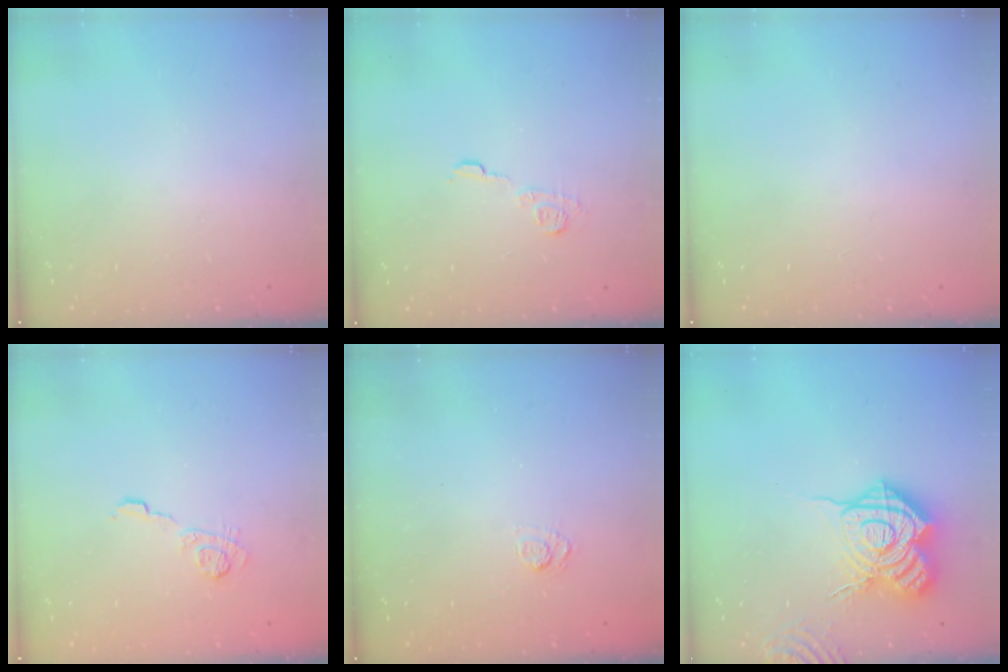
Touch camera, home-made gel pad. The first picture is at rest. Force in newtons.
{"total": 7.2, "press": 7.2, "slide": 0.4}
{"total": 0.0}
{"total": 7.6, "press": 7.5, "slide": 0.9}
{"total": 2.4, "press": 2.0, "slide": 1.3}
{"total": 20.6, "press": 20.5, "slide": 2.3}